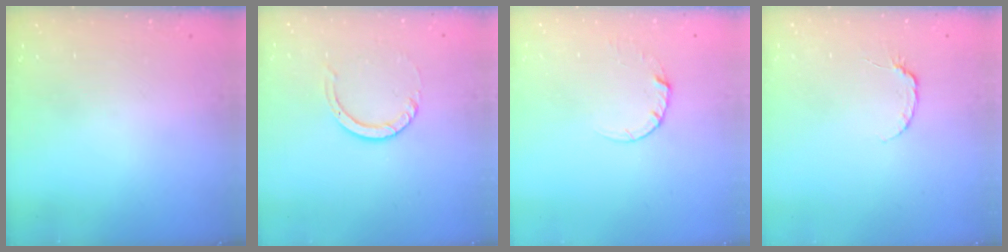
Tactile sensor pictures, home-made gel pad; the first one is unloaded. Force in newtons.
{"total": 3.6, "press": 3.6, "slide": 0.4}
{"total": 2.7, "press": 2.7, "slide": 0.2}
{"total": 3.7, "press": 3.6, "slide": 0.5}